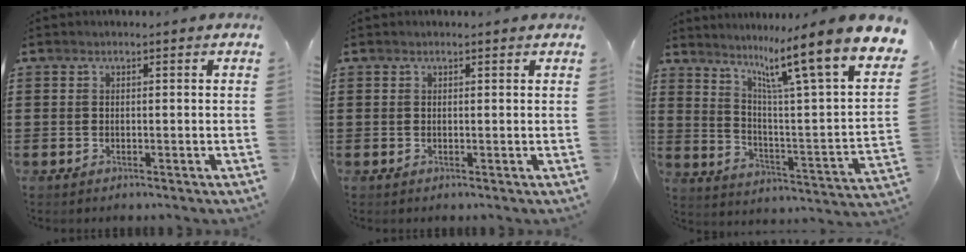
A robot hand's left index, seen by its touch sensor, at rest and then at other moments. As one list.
[{"total": 0.0}, {"total": 12.1, "force": [8.2, -0.1, 8.8], "torque": [-0.172, -0.069, 0.119]}]